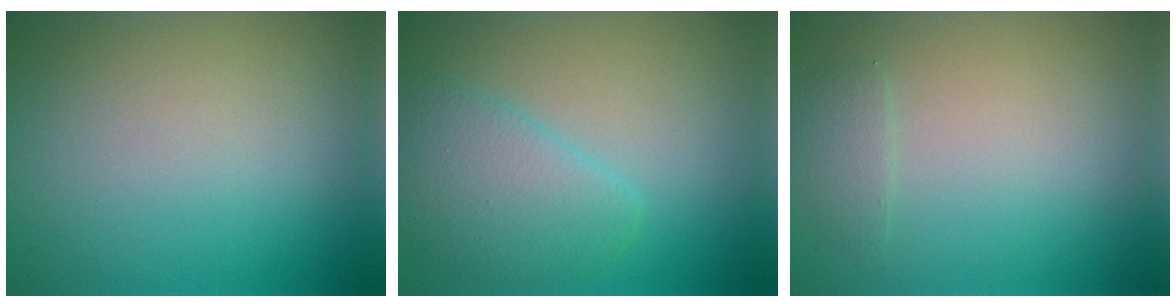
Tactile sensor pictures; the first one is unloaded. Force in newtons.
{"total": 4.0, "press": 4.0, "slide": 0.0}
{"total": 1.1, "press": 1.1, "slide": 0.2}